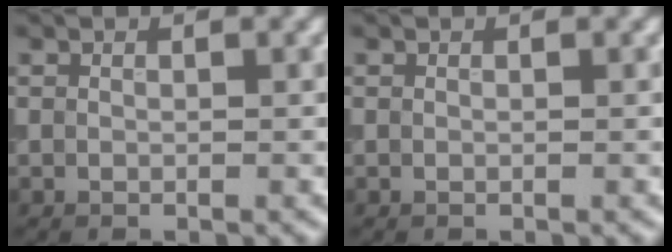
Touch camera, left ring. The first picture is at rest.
{"total": 0.0}